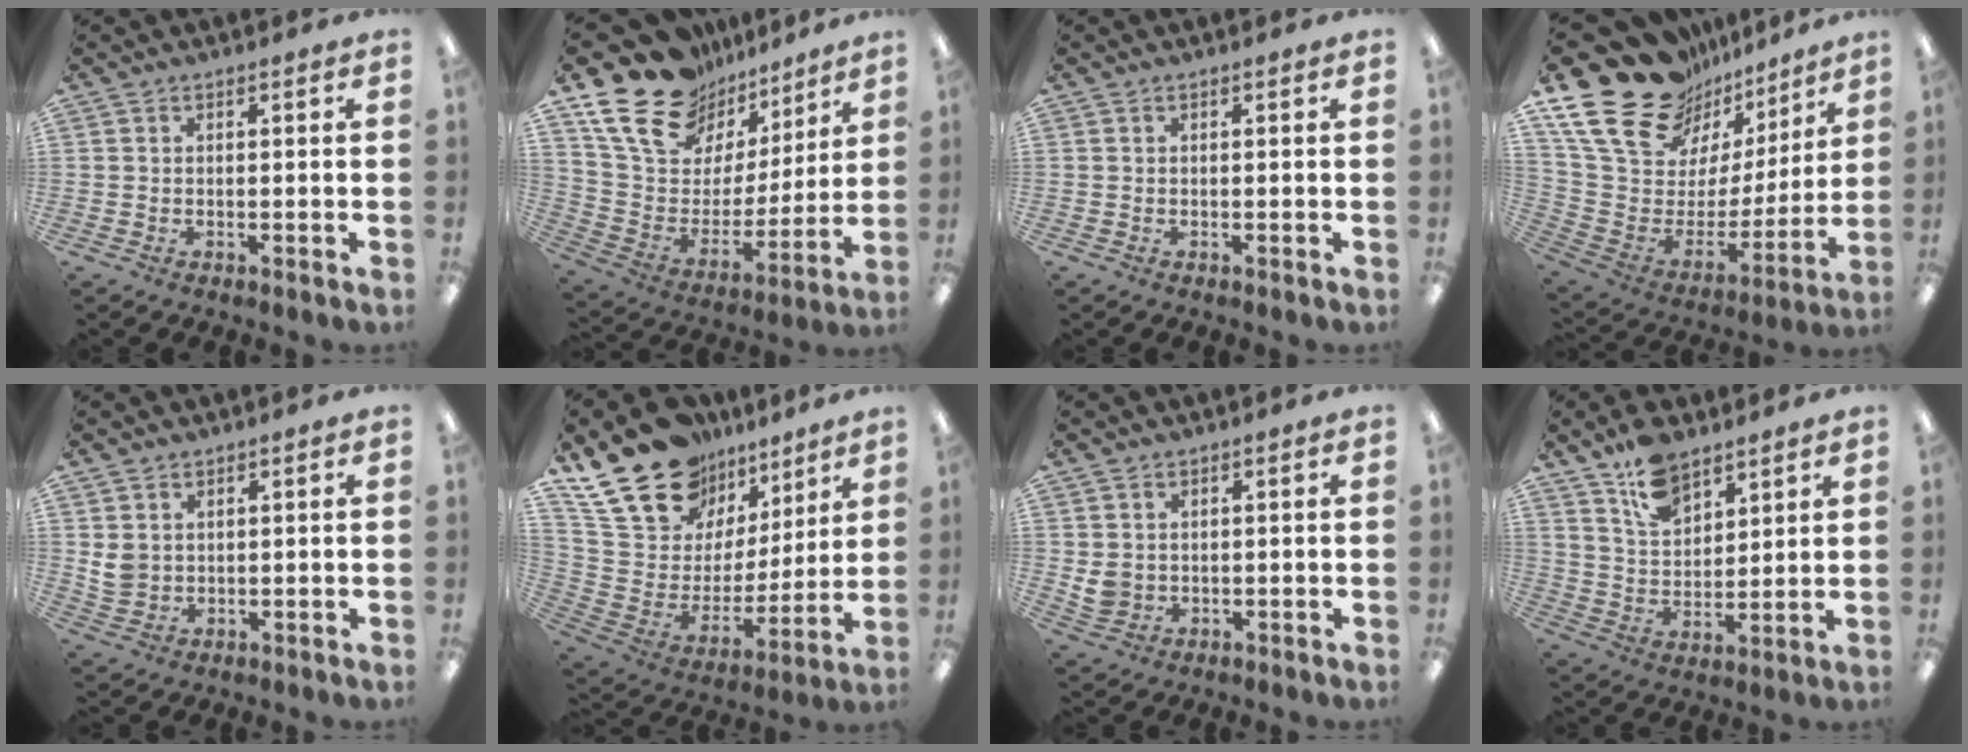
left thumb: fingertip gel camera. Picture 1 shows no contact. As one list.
[{"total": 19.7, "force": [14.3, 11.5, 7.1], "torque": [-0.143, -0.097, 0.266]}, {"total": 0.0}, {"total": 23.2, "force": [16.8, 12.5, 10.2], "torque": [-0.176, -0.121, 0.310]}, {"total": 4.4, "force": [1.9, 3.6, 1.5], "torque": [-0.025, -0.001, 0.039]}, {"total": 22.9, "force": [16.1, 13.6, 8.9], "torque": [-0.172, -0.096, 0.308]}, {"total": 3.9, "force": [1.1, 3.5, 1.3], "torque": [-0.020, 0.003, 0.024]}, {"total": 11.0, "force": [8.3, 5.7, 4.5], "torque": [-0.082, -0.042, 0.156]}]